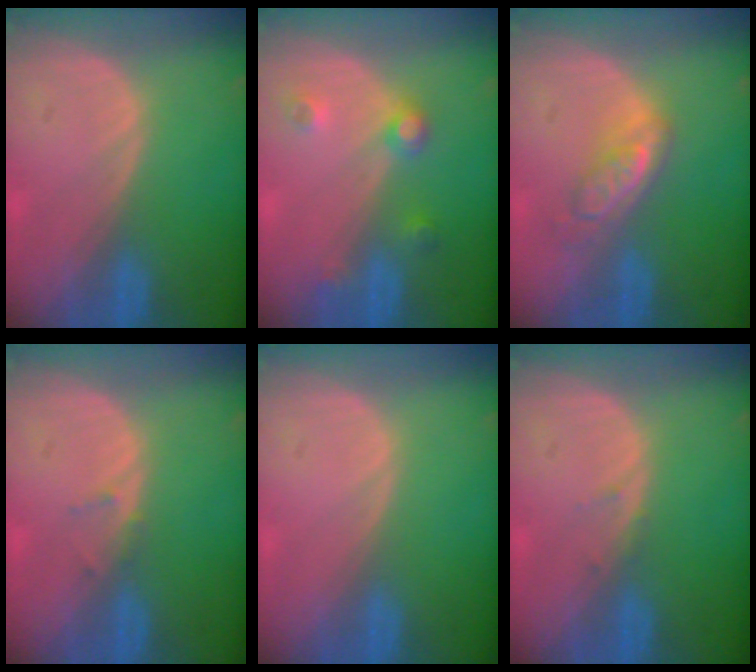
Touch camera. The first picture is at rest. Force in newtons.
{"total": 3.7, "press": 3.4, "slide": 1.4}
{"total": 5.2, "press": 4.6, "slide": 2.4}
{"total": 1.1, "press": 0.8, "slide": 0.7}
{"total": 0.0}
{"total": 0.8, "press": 0.7, "slide": 0.3}